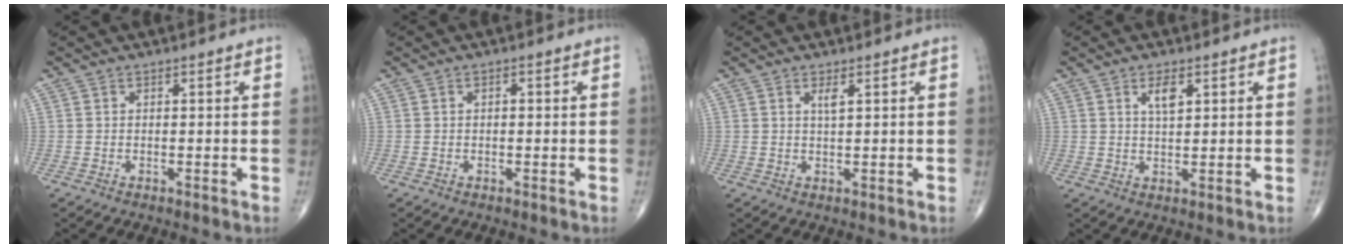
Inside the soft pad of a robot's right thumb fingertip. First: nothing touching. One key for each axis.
{"total": 0.9, "fx": 0.1, "fy": 0.4, "fz": 0.8, "tx": -0.013, "ty": 0.001, "tz": 0.001}
{"total": 1.7, "fx": 0.8, "fy": 0.2, "fz": 1.4, "tx": -0.028, "ty": -0.005, "tz": 0.017}
{"total": 3.7, "fx": 1.7, "fy": 1.5, "fz": 2.9, "tx": -0.046, "ty": -0.009, "tz": 0.030}